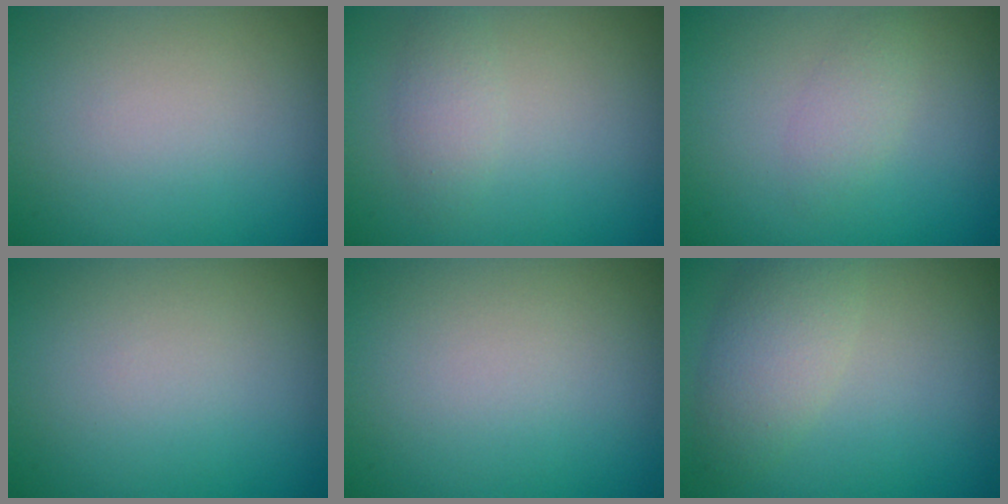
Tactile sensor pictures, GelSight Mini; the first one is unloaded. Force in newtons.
{"total": 1.6, "press": 1.6, "slide": 0.0}
{"total": 1.5, "press": 1.5, "slide": 0.1}
{"total": 0.0}
{"total": 0.0}
{"total": 3.6, "press": 3.6, "slide": 0.2}